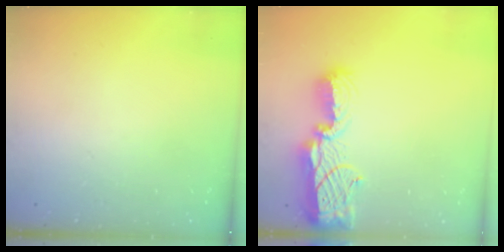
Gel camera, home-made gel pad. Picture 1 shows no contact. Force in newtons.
{"total": 14.1, "press": 14.1, "slide": 0.7}